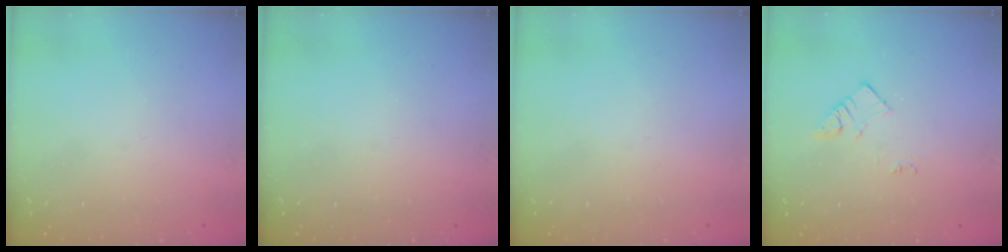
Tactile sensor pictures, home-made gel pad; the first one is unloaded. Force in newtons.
{"total": 0.0}
{"total": 1.9, "press": 1.9, "slide": 0.1}
{"total": 3.0, "press": 3.0, "slide": 0.4}